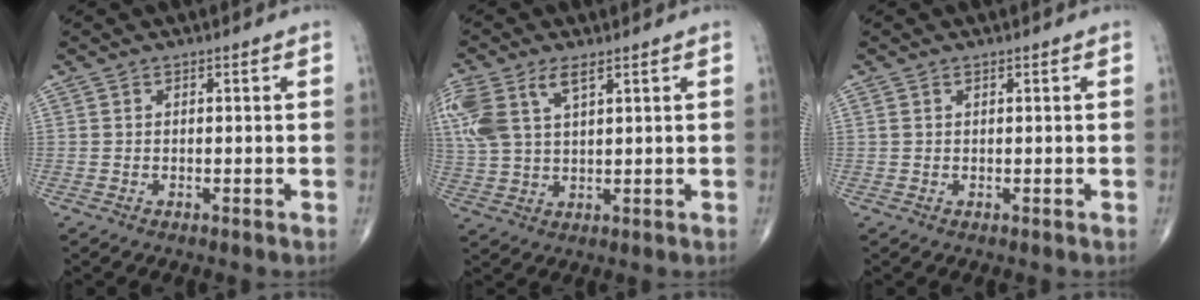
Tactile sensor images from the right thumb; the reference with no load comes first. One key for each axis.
{"total": 11.5, "fx": 5.0, "fy": 5.5, "fz": 8.8, "tx": -0.219, "ty": 0.008, "tz": 0.104}
{"total": 0.7, "fx": 0.3, "fy": 0.3, "fz": 0.5, "tx": -0.015, "ty": 0.013, "tz": 0.010}